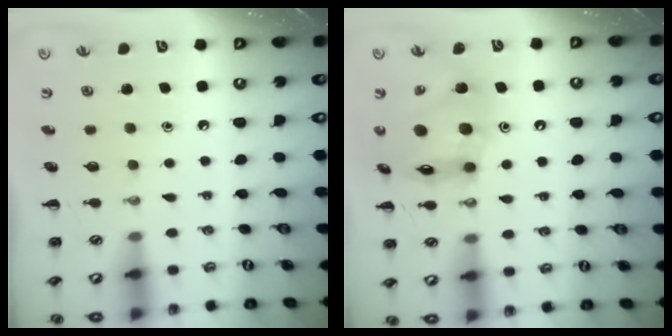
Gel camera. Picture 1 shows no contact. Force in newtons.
{"total": 13.7, "press": 13.2, "slide": 3.8}